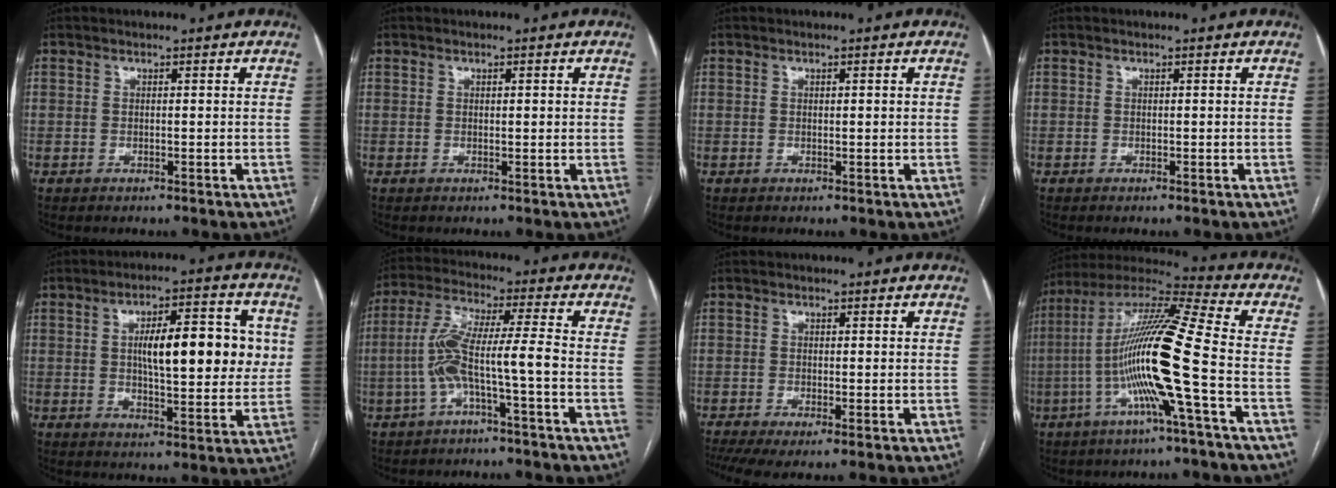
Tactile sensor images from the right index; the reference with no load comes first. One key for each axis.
{"total": 0.9, "fx": 0.3, "fy": 0.3, "fz": 0.8, "tx": -0.011, "ty": 0.002, "tz": 0.004}
{"total": 0.7, "fx": 0.2, "fy": 0.2, "fz": 0.6, "tx": -0.010, "ty": 0.002, "tz": 0.003}
{"total": 0.0}
{"total": 13.9, "fx": 2.4, "fy": 4.3, "fz": 13.0, "tx": -0.187, "ty": 0.025, "tz": 0.036}
{"total": 8.6, "fx": -2.6, "fy": -0.1, "fz": 8.2, "tx": -0.173, "ty": 0.026, "tz": -0.050}
{"total": 4.8, "fx": -2.7, "fy": 1.2, "fz": 3.7, "tx": -0.069, "ty": -0.010, "tz": -0.051}
{"total": 17.5, "fx": -3.9, "fy": -0.8, "fz": 17.0, "tx": -0.325, "ty": 0.005, "tz": -0.087}